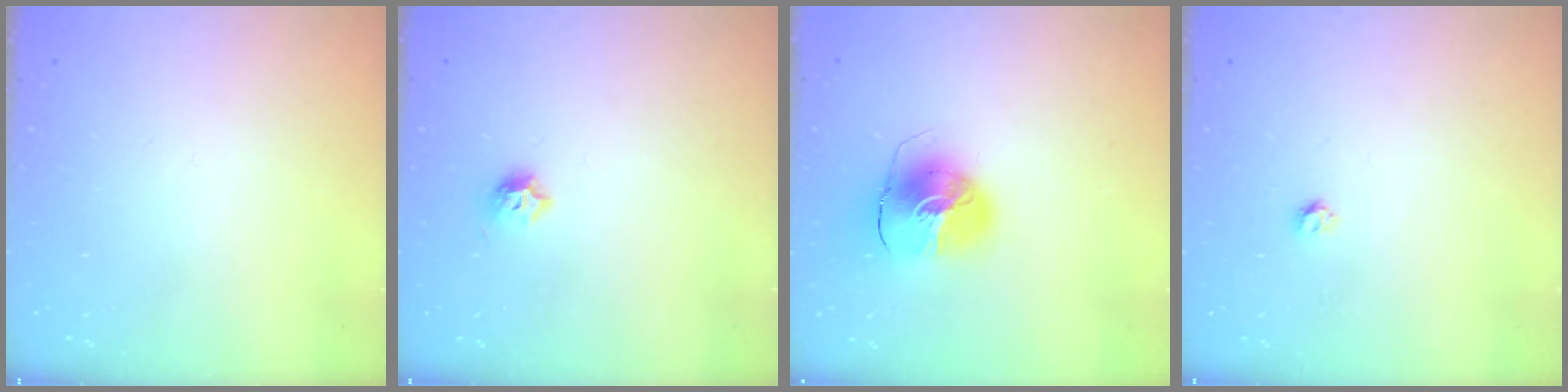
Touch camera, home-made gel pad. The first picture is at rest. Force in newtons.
{"total": 5.9, "press": 5.9, "slide": 0.8}
{"total": 10.6, "press": 10.5, "slide": 1.7}
{"total": 3.2, "press": 3.2, "slide": 0.3}